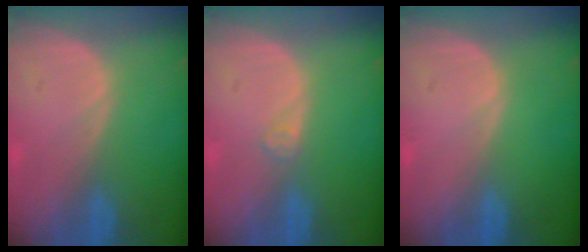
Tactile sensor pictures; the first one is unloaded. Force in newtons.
{"total": 1.1, "press": 1.0, "slide": 0.2}
{"total": 0.0}